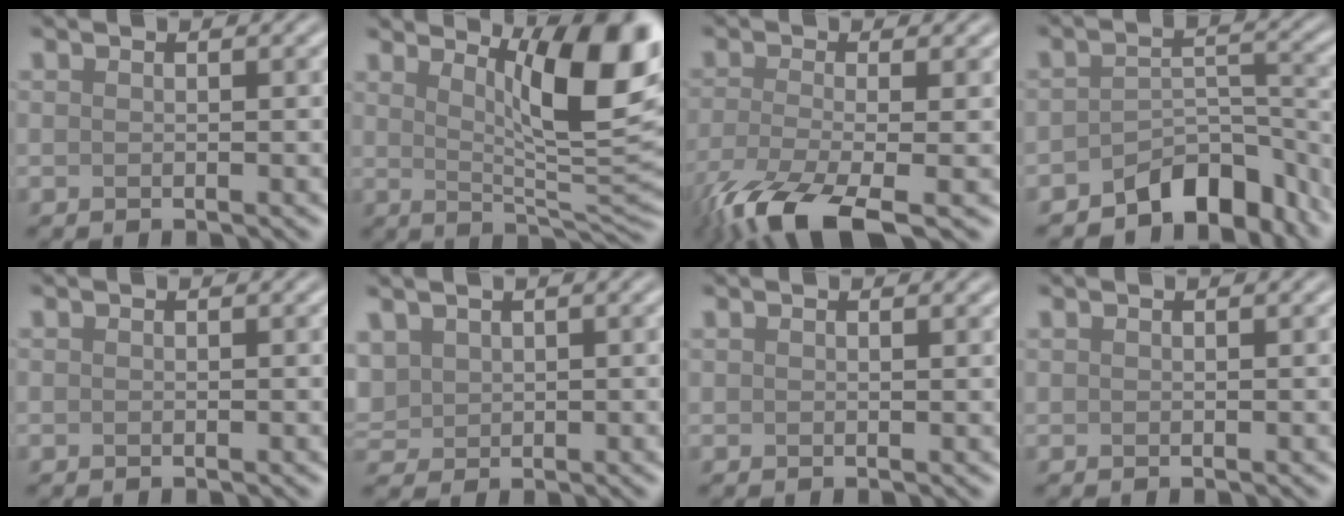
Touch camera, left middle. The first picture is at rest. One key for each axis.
{"total": 10.5, "fx": 4.2, "fy": 2.3, "fz": 9.4, "tx": -0.113, "ty": 0.007, "tz": 0.073}
{"total": 8.7, "fx": -5.9, "fy": 2.1, "fz": 6.1, "tx": -0.121, "ty": -0.022, "tz": -0.110}
{"total": 5.9, "fx": -5.1, "fy": 2.1, "fz": 2.2, "tx": -0.020, "ty": 0.002, "tz": -0.081}
{"total": 0.0}
{"total": 1.7, "fx": 0.8, "fy": 1.4, "fz": 0.5, "tx": -0.028, "ty": 0.007, "tz": 0.030}
{"total": 1.3, "fx": 1.1, "fy": 0.4, "fz": 0.6, "tx": -0.003, "ty": 0.006, "tz": 0.002}
{"total": 0.6, "fx": 0.5, "fy": 0.2, "fz": 0.3, "tx": -0.002, "ty": 0.004, "tz": 0.002}